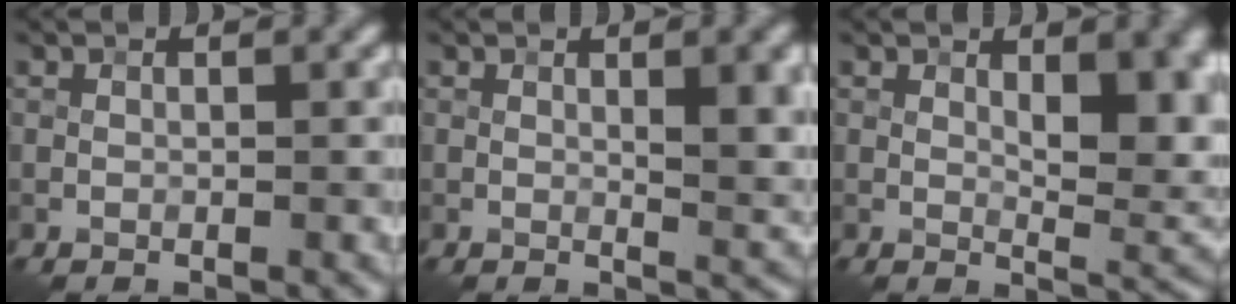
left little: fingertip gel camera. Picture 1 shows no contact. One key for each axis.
{"total": 4.5, "fx": 0.9, "fy": 1.2, "fz": 4.3, "tx": -0.054, "ty": 0.002, "tz": 0.014}
{"total": 7.6, "fx": 1.6, "fy": 3.0, "fz": 6.7, "tx": -0.090, "ty": 0.000, "tz": 0.028}